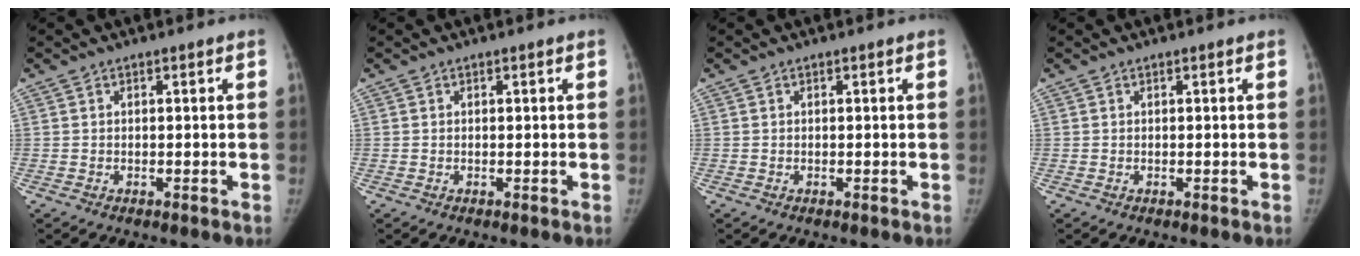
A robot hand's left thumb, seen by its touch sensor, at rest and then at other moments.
{"total": 0.0}
{"total": 0.0}
{"total": 0.0}